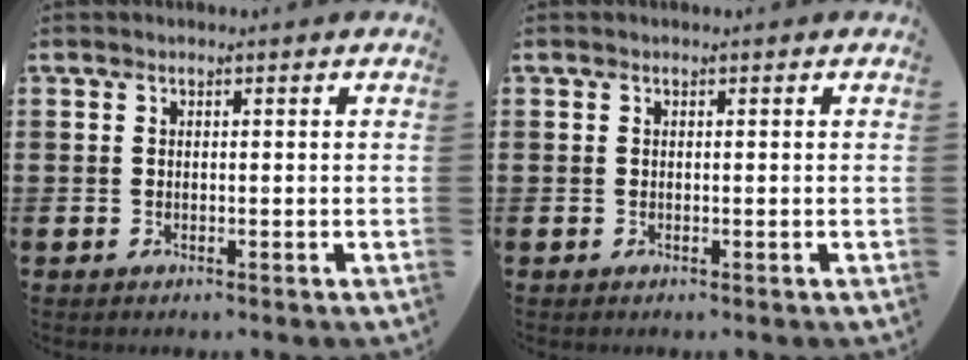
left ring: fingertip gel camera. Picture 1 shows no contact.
{"total": 0.0}